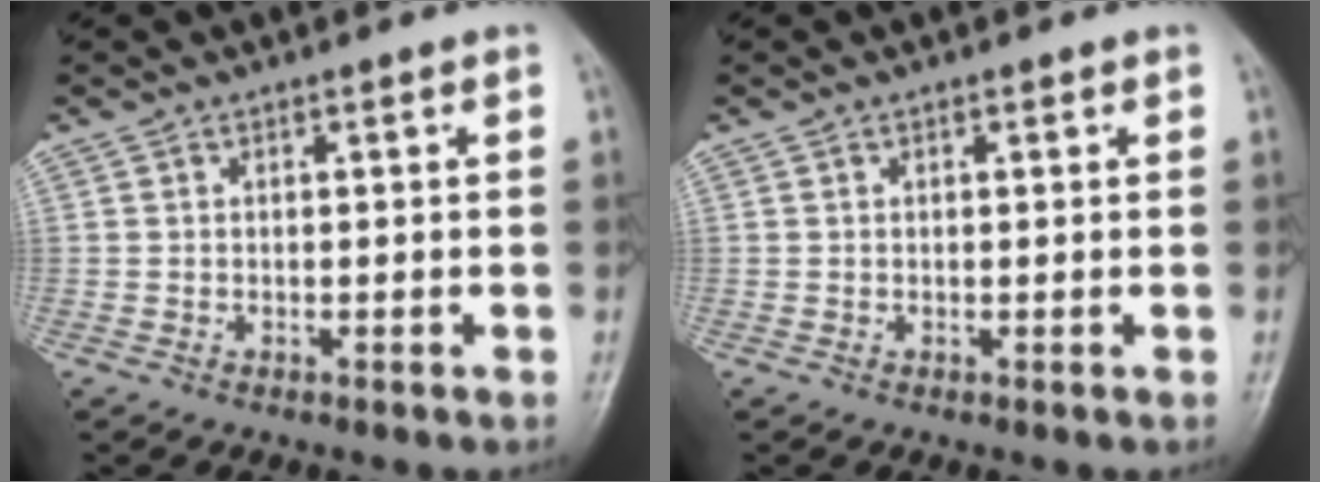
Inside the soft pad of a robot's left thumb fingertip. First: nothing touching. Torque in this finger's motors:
{"motor_torque": [-0.12, -0.06, -0.07, 0.06, 0.01]}